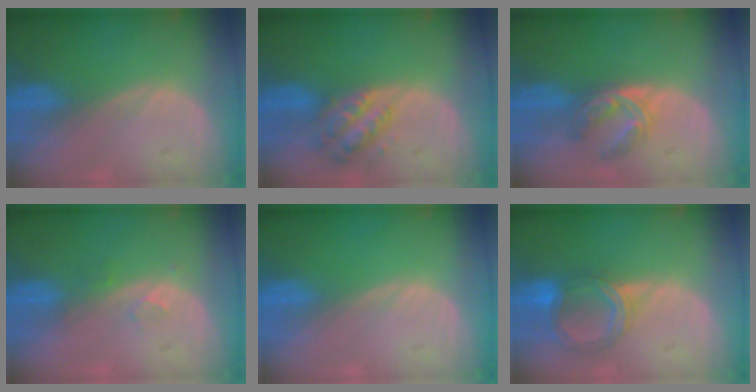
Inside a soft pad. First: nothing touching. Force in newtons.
{"total": 6.0, "press": 5.4, "slide": 2.6}
{"total": 6.0, "press": 5.0, "slide": 3.3}
{"total": 1.9, "press": 1.6, "slide": 1.0}
{"total": 0.0}
{"total": 6.5, "press": 5.8, "slide": 2.9}